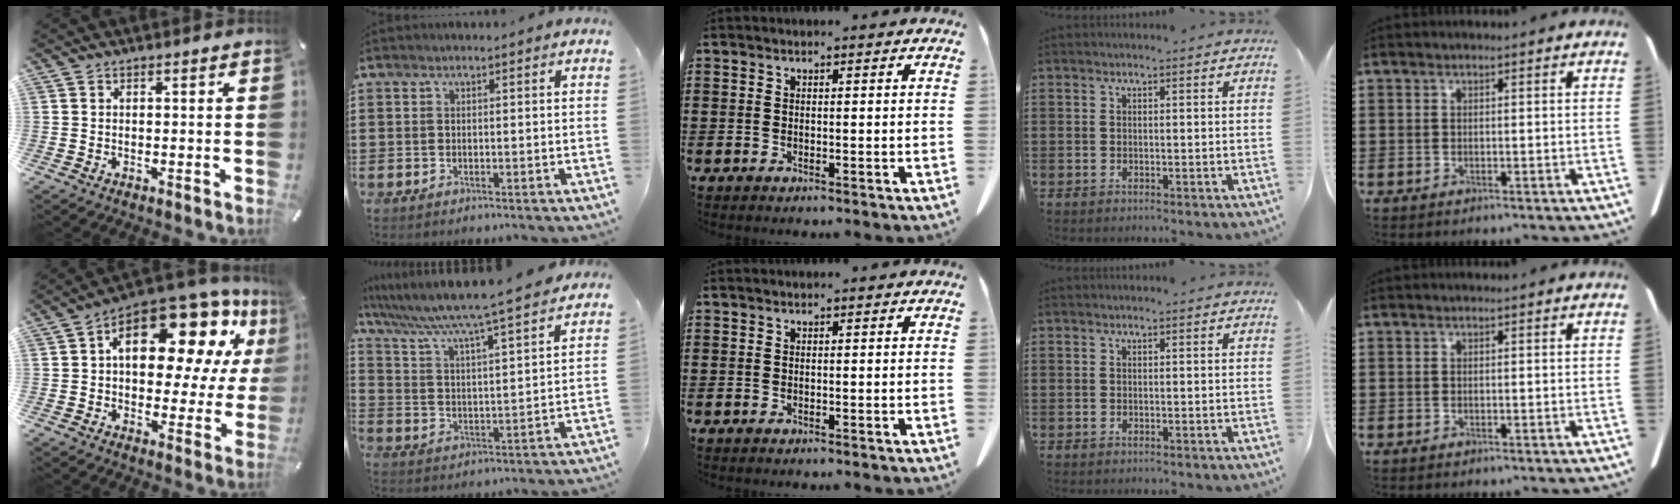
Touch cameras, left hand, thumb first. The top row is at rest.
{"thumb": {"total": 19.7, "force": [9.3, 10.4, 14.0], "torque": [-0.201, -0.068, 0.153]}, "index": {"total": 6.0, "force": [5.4, -1.0, 2.5], "torque": [-0.074, -0.050, 0.082]}}